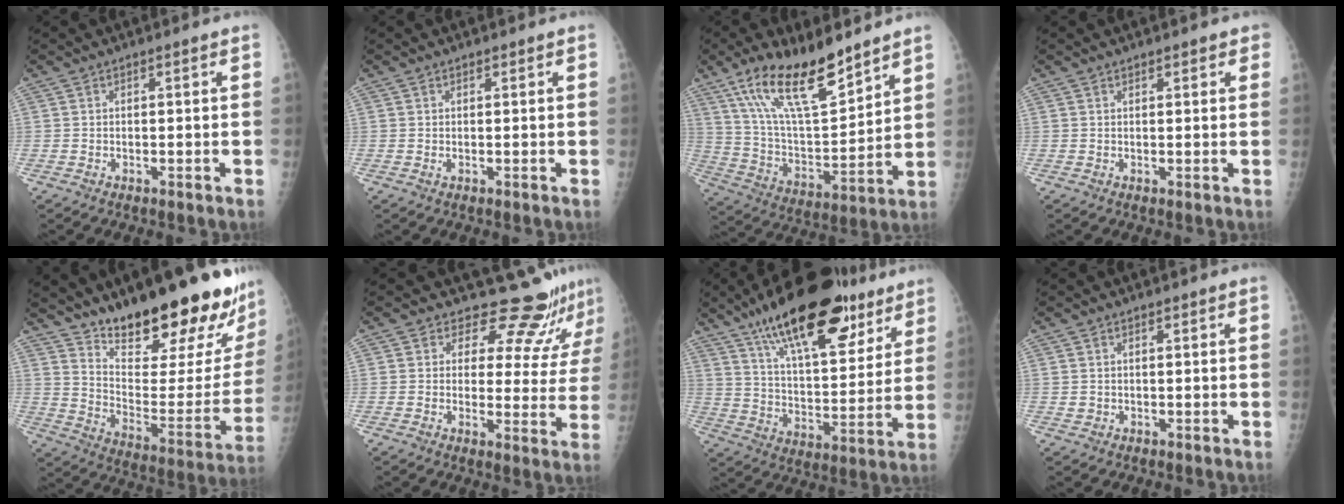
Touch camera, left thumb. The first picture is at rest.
{"total": 0.5, "force": [0.3, 0.3, 0.3], "torque": [-0.004, -0.002, 0.004]}
{"total": 19.5, "force": [13.3, 6.2, 12.9], "torque": [-0.202, -0.065, 0.249]}
{"total": 1.8, "force": [1.2, 0.9, 0.9], "torque": [0.005, -0.003, 0.010]}
{"total": 28.7, "force": [21.4, 8.7, 17.1], "torque": [-0.224, -0.117, 0.313]}
{"total": 12.5, "force": [11.7, 3.9, 2.2], "torque": [0.016, -0.090, 0.127]}
{"total": 26.2, "force": [16.4, 10.4, 17.6], "torque": [-0.248, -0.040, 0.263]}
{"total": 0.9, "force": [0.4, 0.8, 0.2], "torque": [0.004, -0.001, 0.005]}